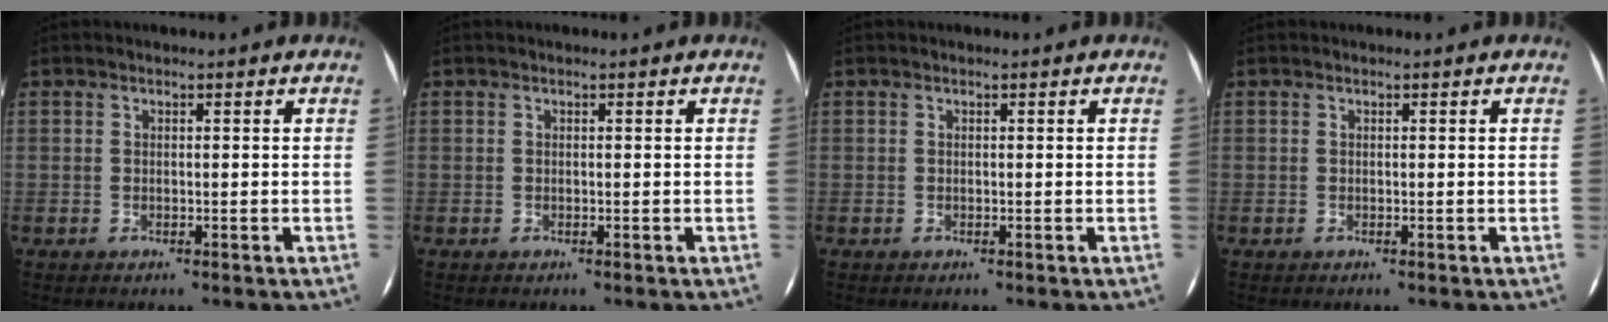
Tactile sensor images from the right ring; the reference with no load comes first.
{"total": 0.0}
{"total": 0.0}
{"total": 0.0}